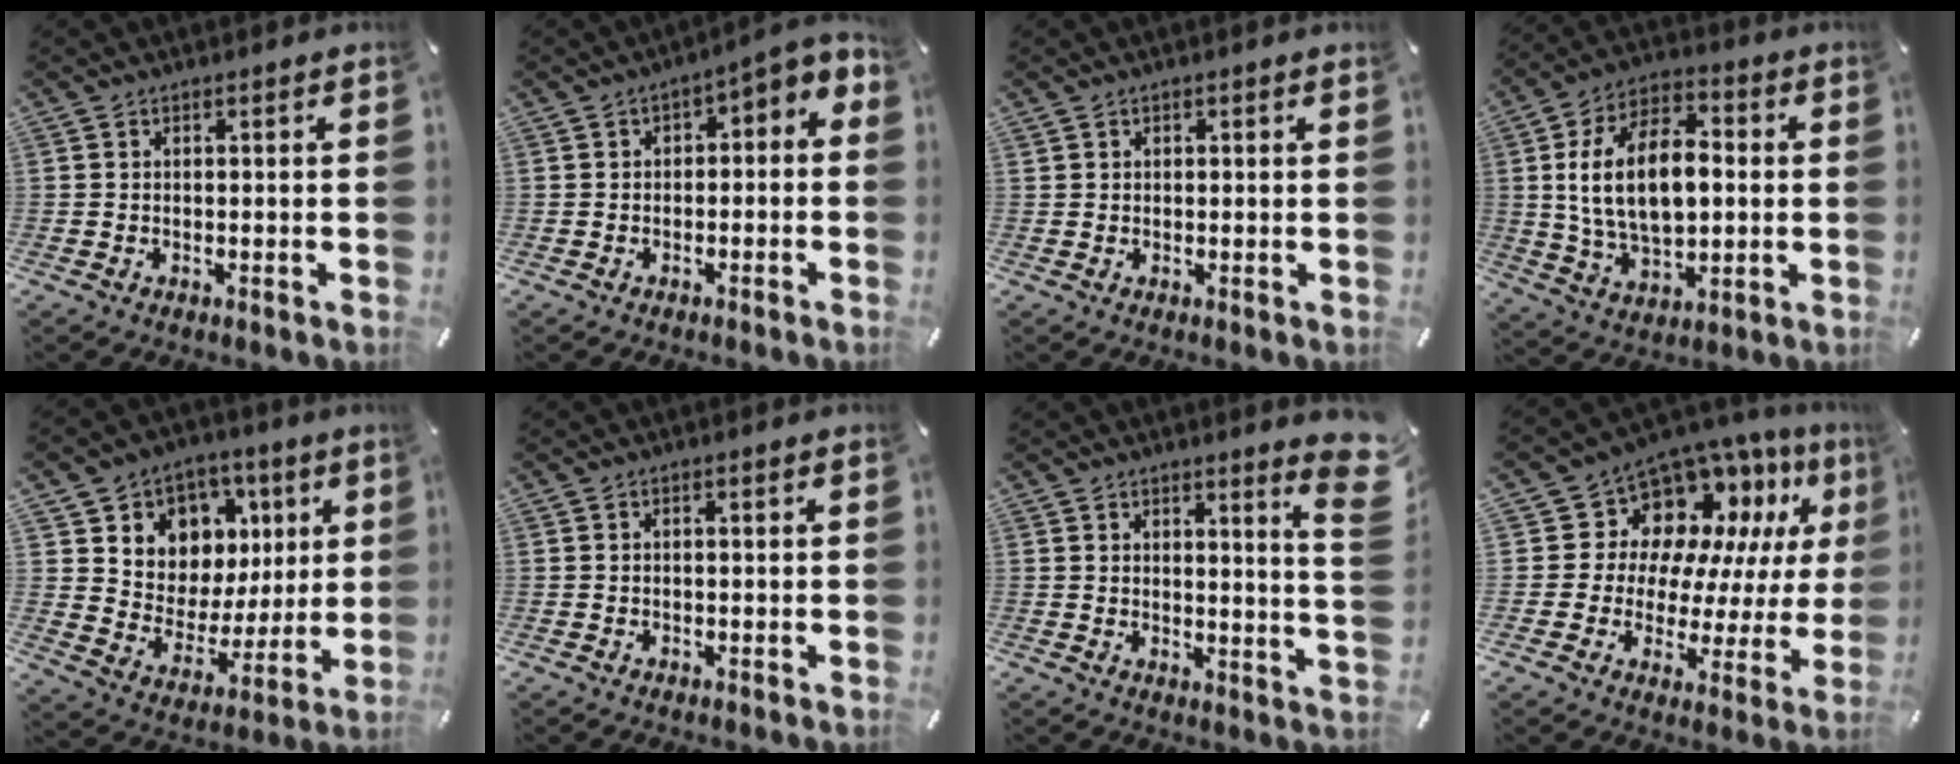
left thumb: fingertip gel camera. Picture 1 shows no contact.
{"total": 3.3, "force": [-1.9, 1.8, 2.1], "torque": [-0.044, 0.012, -0.040]}
{"total": 0.5, "force": [0.4, 0.3, 0.1], "torque": [-0.002, -0.001, 0.008]}
{"total": 17.5, "force": [1.2, 10.9, 13.6], "torque": [-0.268, 0.006, 0.018]}
{"total": 9.5, "force": [2.9, 9.0, 0.9], "torque": [-0.012, -0.044, 0.064]}
{"total": 0.7, "force": [0.0, 0.2, 0.7], "torque": [-0.013, 0.001, -0.001]}
{"total": 6.3, "force": [4.3, 0.5, 4.6], "torque": [-0.067, -0.033, 0.069]}
{"total": 12.0, "force": [7.0, 9.0, 3.7], "torque": [-0.064, -0.072, 0.130]}